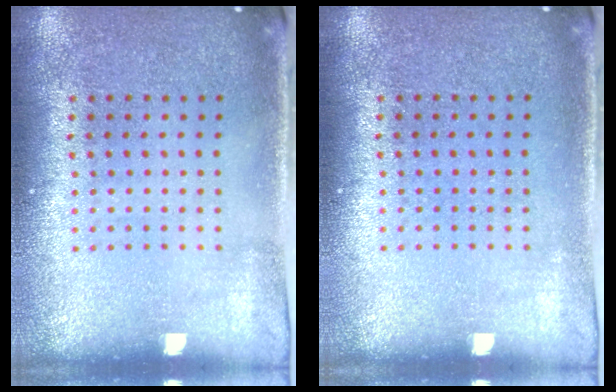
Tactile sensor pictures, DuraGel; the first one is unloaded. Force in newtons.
{"total": 0.0}